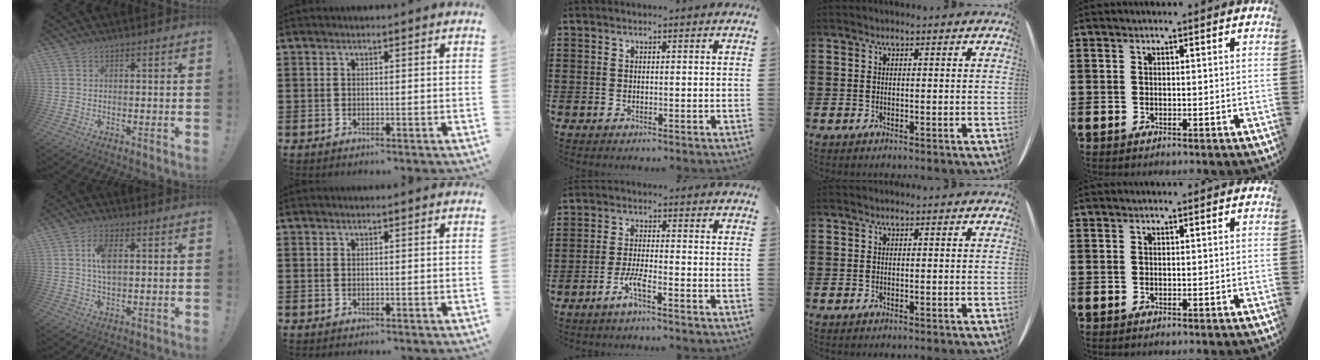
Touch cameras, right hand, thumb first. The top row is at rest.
{"thumb": {"total": 7.0, "force": [1.6, 3.5, 5.8], "torque": [-0.101, -0.003, 0.023]}, "middle": {"total": 3.7, "force": [-2.2, 0.3, 3.0], "torque": [-0.065, -0.002, -0.044]}}